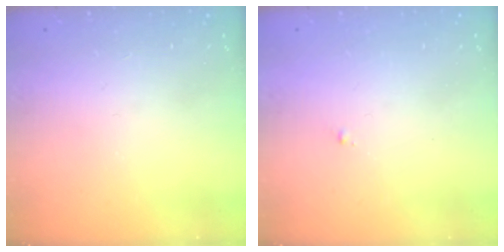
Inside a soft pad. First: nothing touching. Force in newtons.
{"total": 0.6, "press": 0.6, "slide": 0.2}